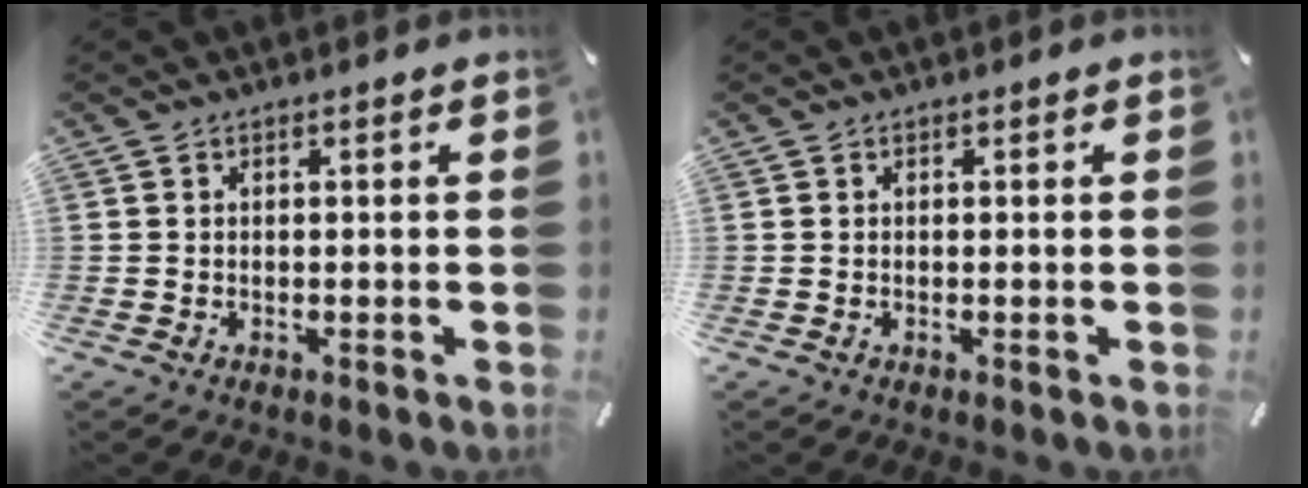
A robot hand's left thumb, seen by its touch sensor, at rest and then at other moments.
{"total": 0.0}